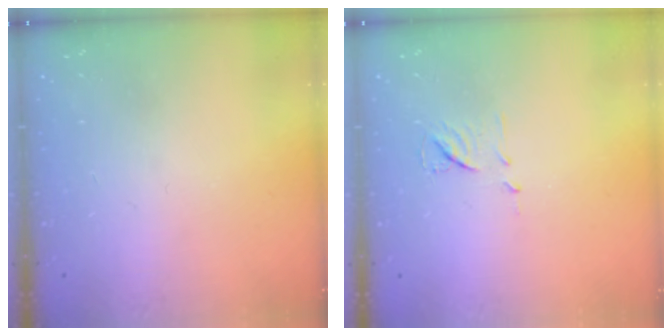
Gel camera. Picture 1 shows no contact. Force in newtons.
{"total": 6.8, "press": 6.7, "slide": 0.6}